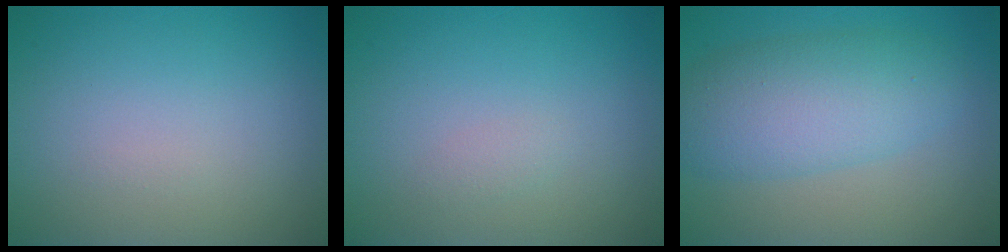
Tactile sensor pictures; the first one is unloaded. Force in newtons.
{"total": 0.6, "press": 0.6, "slide": 0.0}
{"total": 6.3, "press": 6.3, "slide": 0.1}